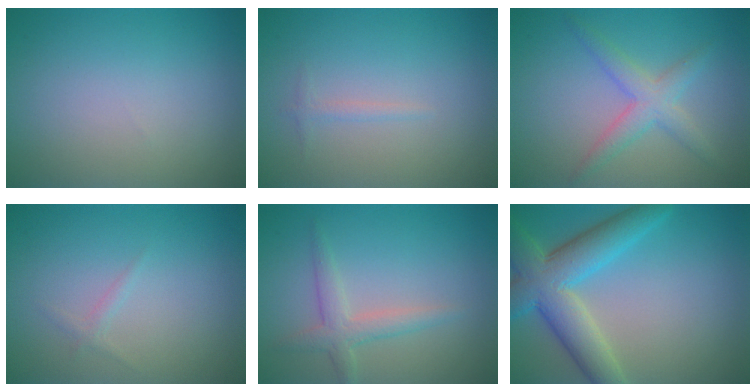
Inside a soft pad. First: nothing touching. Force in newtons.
{"total": 0.7, "press": 0.7, "slide": 0.0}
{"total": 2.4, "press": 2.4, "slide": 0.1}
{"total": 0.7, "press": 0.7, "slide": 0.1}
{"total": 2.5, "press": 2.5, "slide": 0.1}
{"total": 7.5, "press": 7.5, "slide": 0.4}